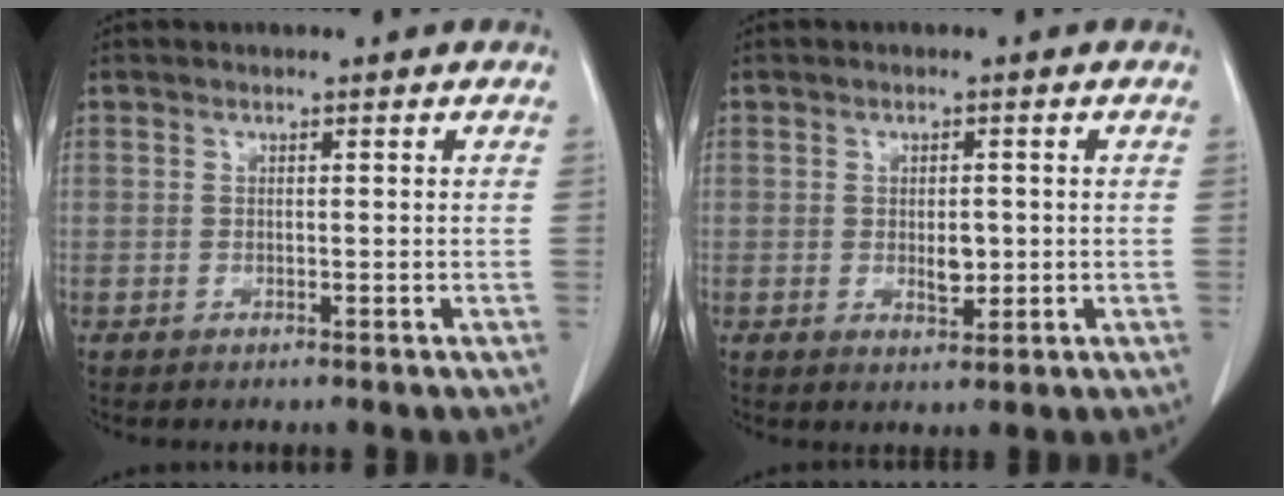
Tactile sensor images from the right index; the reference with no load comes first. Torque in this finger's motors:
{"motor_torque": [0.01, 0.08, 0.04, 0.03]}